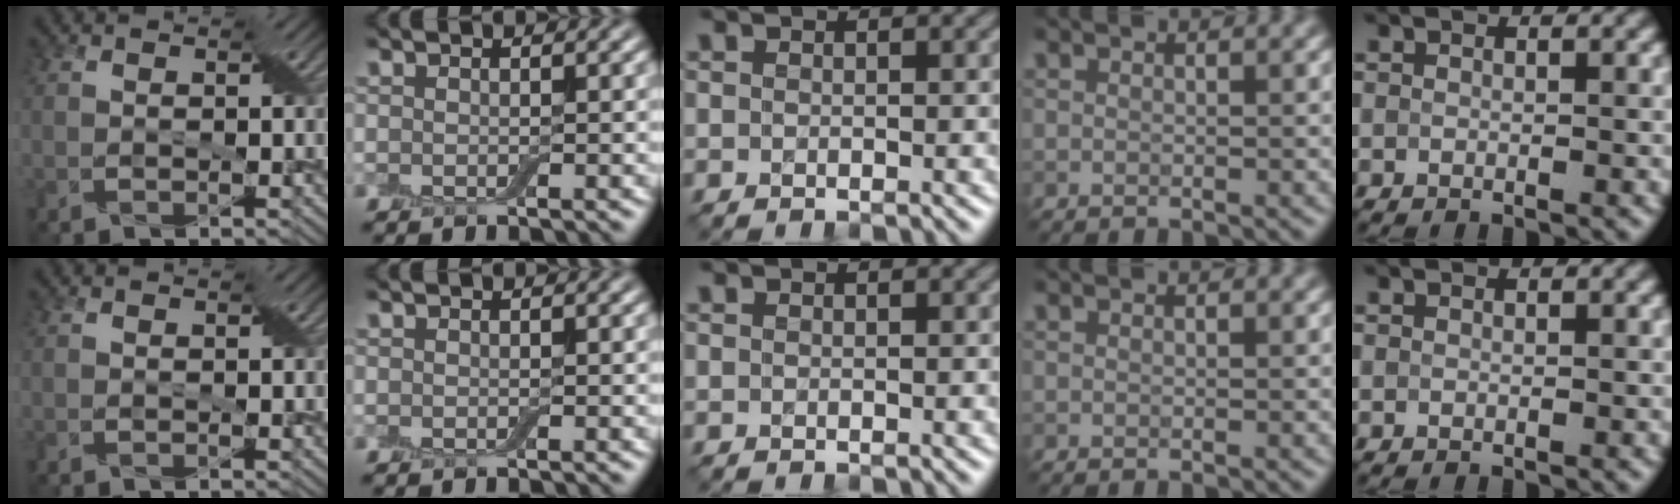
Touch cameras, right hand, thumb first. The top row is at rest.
{}